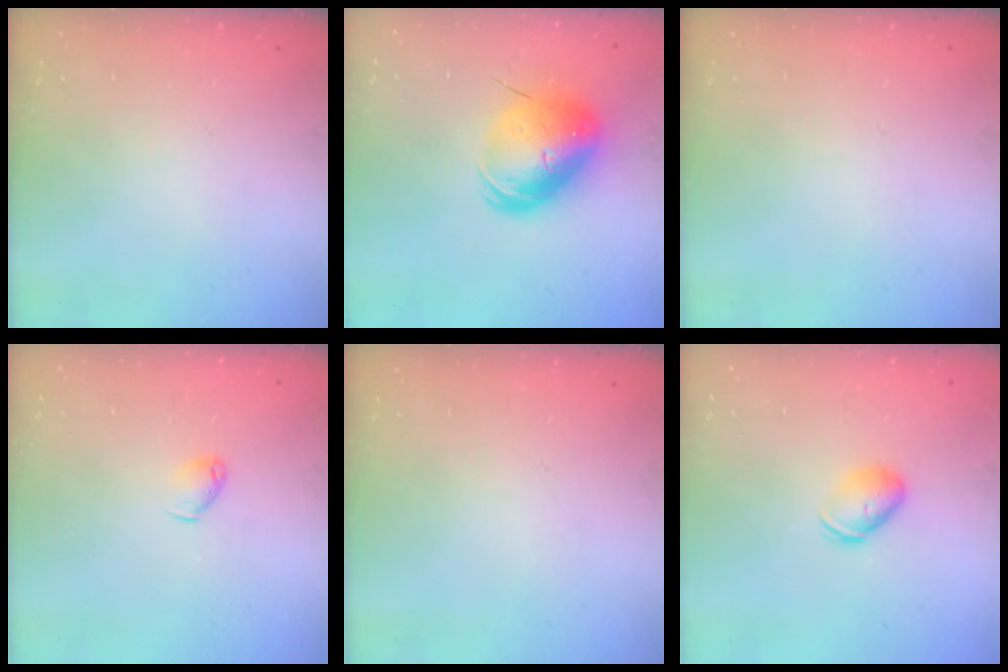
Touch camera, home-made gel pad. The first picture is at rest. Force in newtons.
{"total": 13.3, "press": 13.0, "slide": 2.5}
{"total": 0.0}
{"total": 3.7, "press": 3.6, "slide": 0.7}
{"total": 0.0}
{"total": 7.2, "press": 7.2, "slide": 0.8}